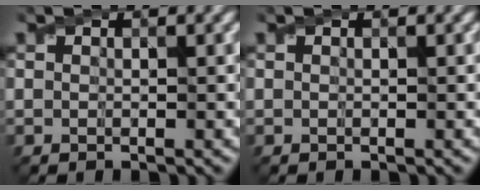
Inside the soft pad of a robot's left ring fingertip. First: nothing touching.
{"total": 0.0}